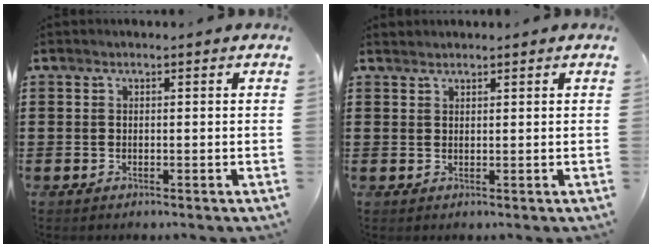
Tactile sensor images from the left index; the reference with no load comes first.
{"total": 1.1, "force": [1.0, 0.2, 0.0], "torque": [-0.002, 0.001, 0.021]}